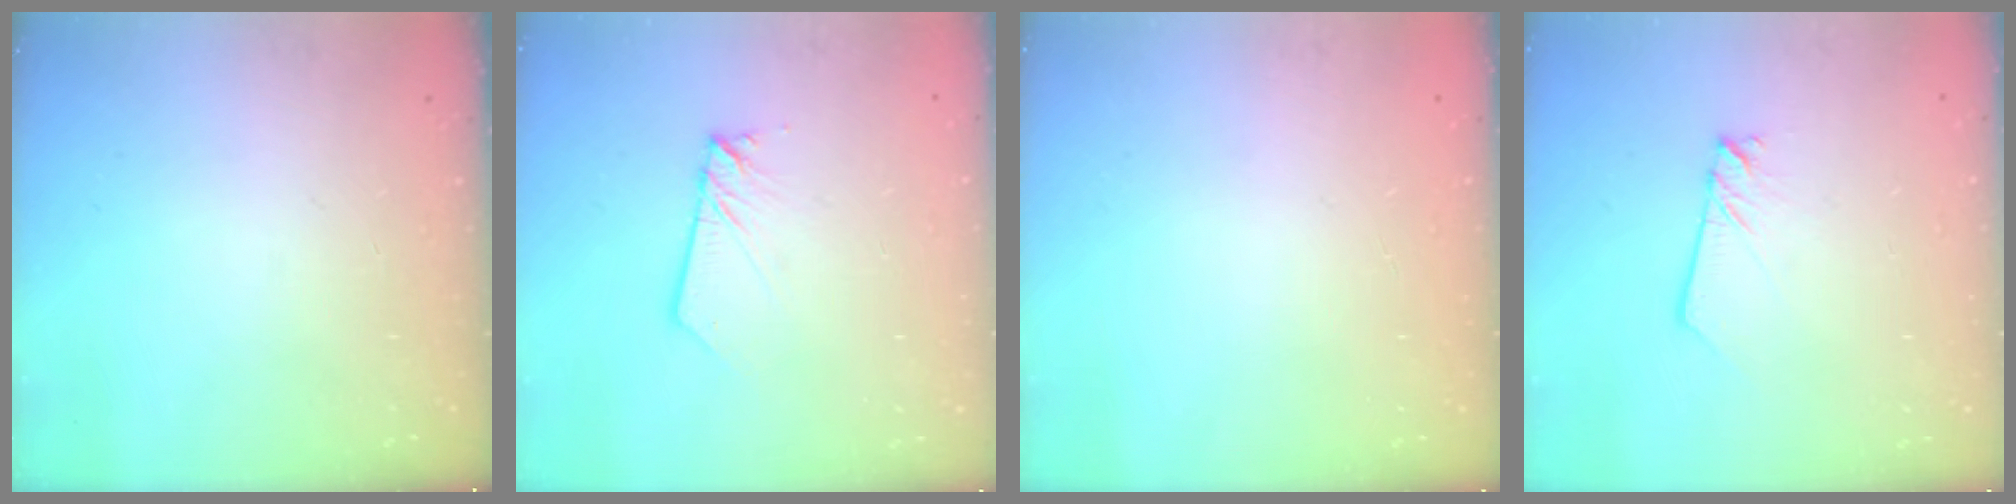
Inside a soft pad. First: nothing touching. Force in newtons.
{"total": 3.0, "press": 3.0, "slide": 0.4}
{"total": 0.0}
{"total": 2.4, "press": 2.4, "slide": 0.2}